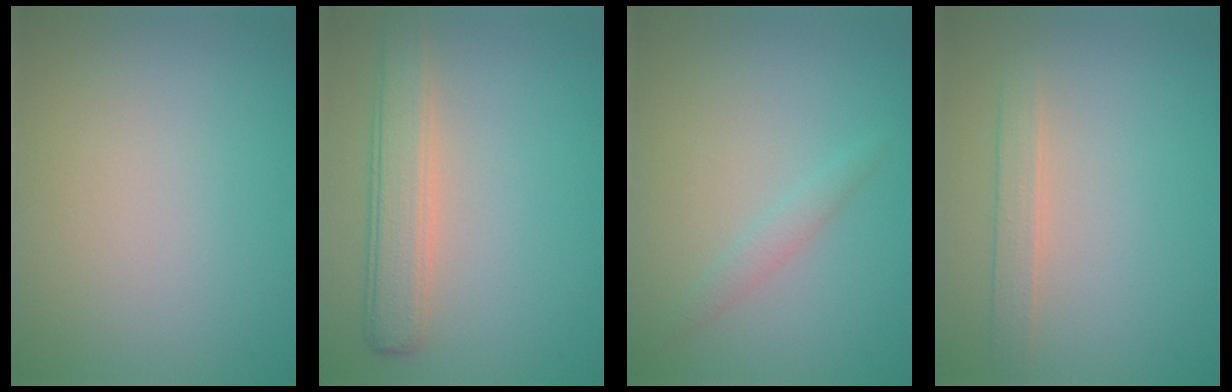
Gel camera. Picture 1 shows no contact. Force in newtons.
{"total": 4.0, "press": 4.0, "slide": 0.2}
{"total": 1.3, "press": 1.3, "slide": 0.1}
{"total": 1.8, "press": 1.8, "slide": 0.1}